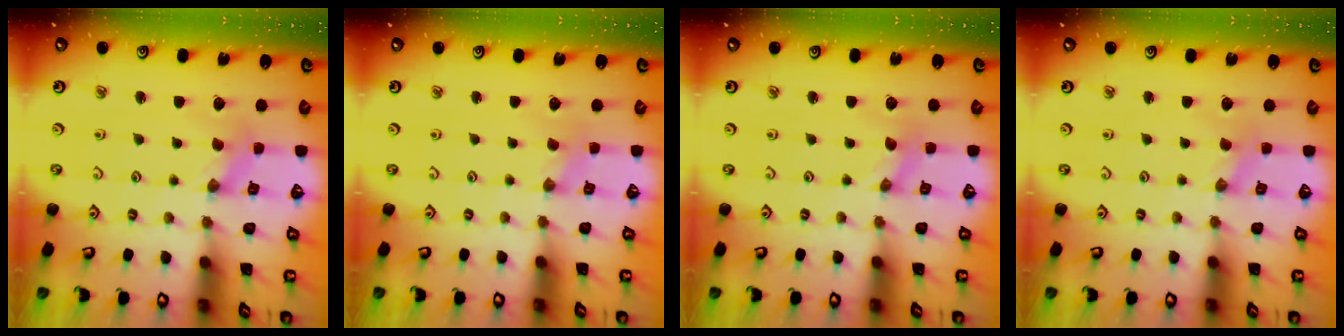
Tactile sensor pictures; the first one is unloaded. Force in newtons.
{"total": 0.0}
{"total": 0.0}
{"total": 0.0}